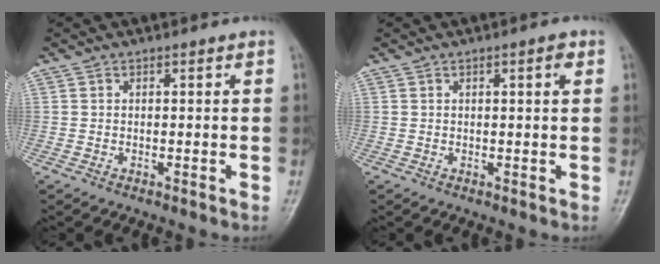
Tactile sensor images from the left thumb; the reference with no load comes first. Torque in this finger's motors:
{"motor_torque": [-0.51, 0.04, -0.06, 0.28, 0.07]}